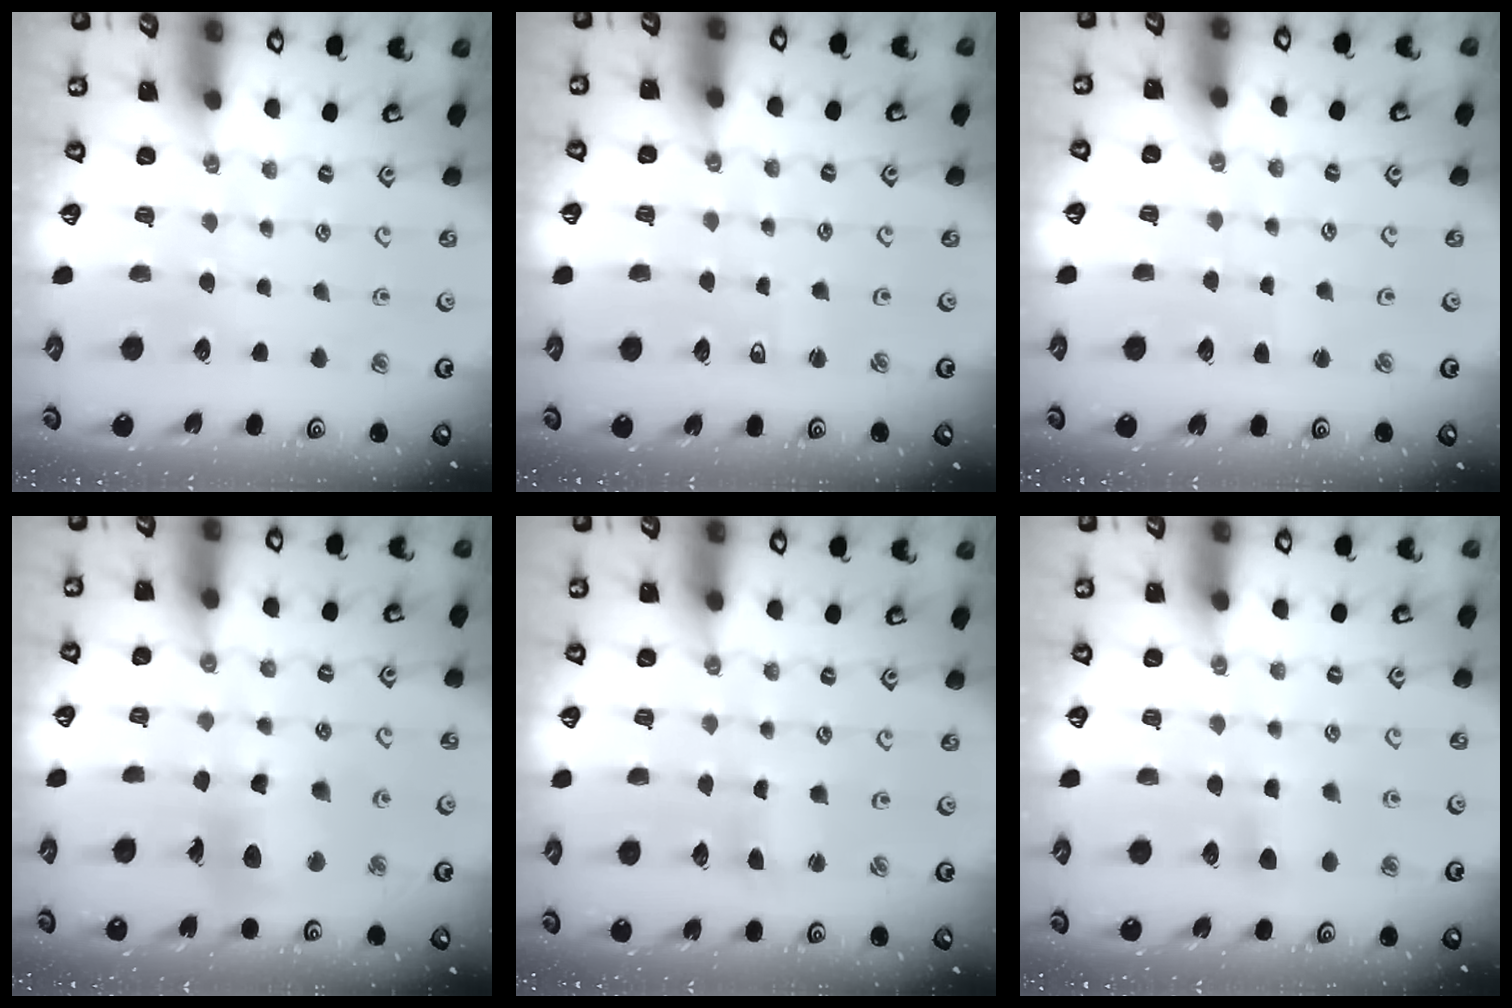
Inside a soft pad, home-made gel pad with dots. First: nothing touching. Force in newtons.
{"total": 2.2, "press": 2.1, "slide": 0.6}
{"total": 1.3, "press": 1.3, "slide": 0.2}
{"total": 12.1, "press": 12.0, "slide": 1.2}
{"total": 2.2, "press": 2.2, "slide": 0.3}
{"total": 5.7, "press": 5.7, "slide": 0.6}